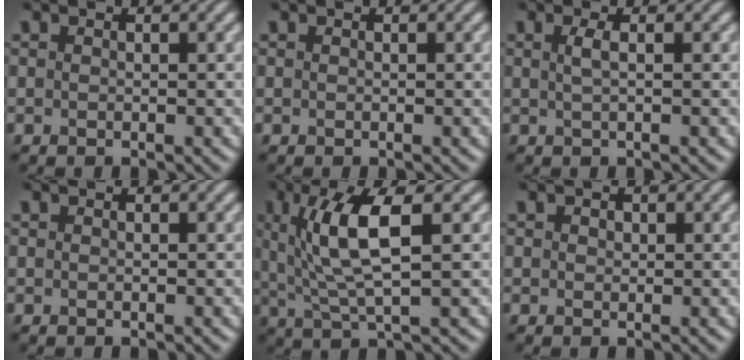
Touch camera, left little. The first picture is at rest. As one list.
[{"total": 0.0}, {"total": 1.4, "force": [0.3, 0.5, 1.3], "torque": [-0.026, 0.003, 0.004]}, {"total": 0.0}, {"total": 6.8, "force": [1.7, 1.8, 6.3], "torque": [-0.122, 0.001, 0.035]}, {"total": 0.6, "force": [0.3, 0.5, 0.3], "torque": [-0.005, -0.001, 0.003]}]